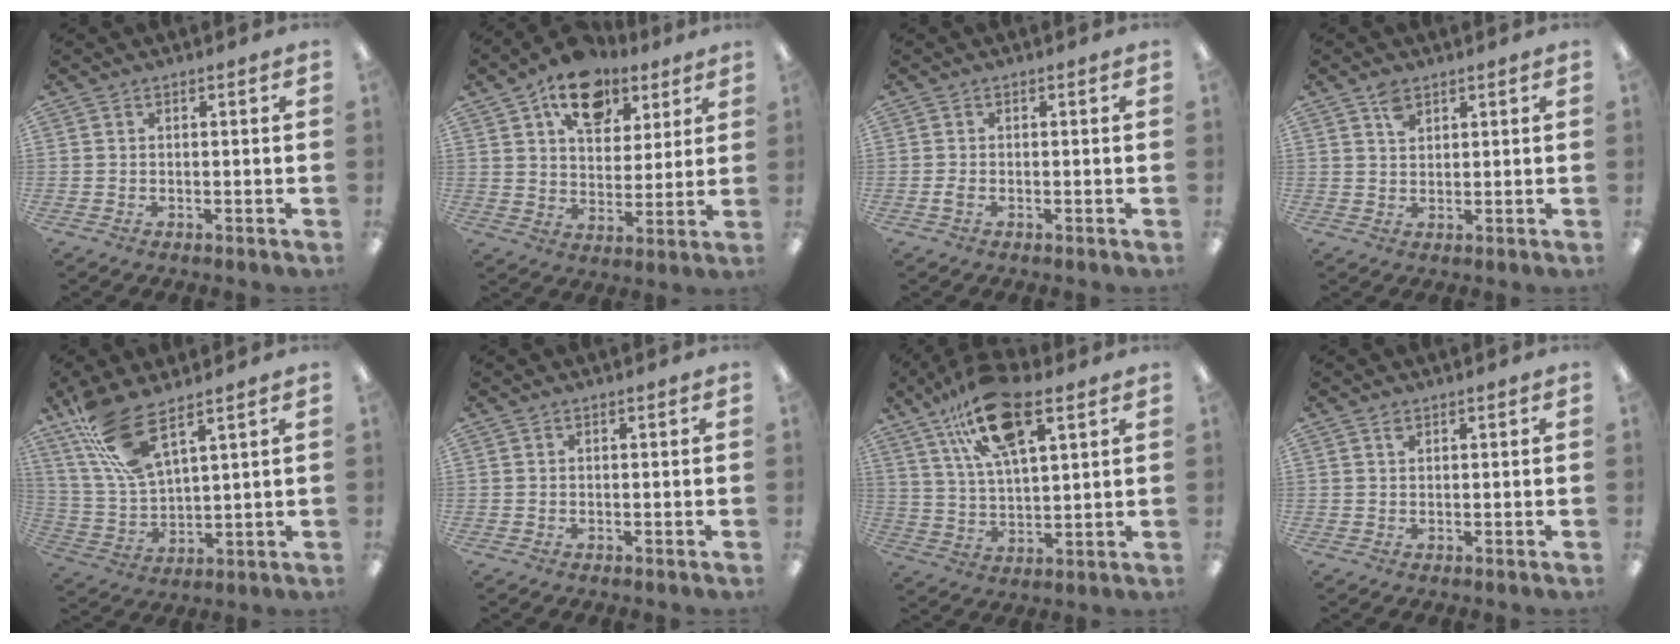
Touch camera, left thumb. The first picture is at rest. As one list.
[{"total": 14.9, "force": [9.3, 9.2, 7.1], "torque": [-0.099, -0.047, 0.168]}, {"total": 1.2, "force": [-0.5, 0.5, 1.0], "torque": [-0.026, -0.003, -0.011]}, {"total": 3.4, "force": [2.3, 1.9, 1.6], "torque": [-0.022, -0.008, 0.041]}, {"total": 13.8, "force": [9.3, 4.4, 9.2], "torque": [-0.204, -0.034, 0.171]}, {"total": 0.0}, {"total": 17.6, "force": [10.3, 6.7, 12.6], "torque": [-0.231, -0.024, 0.178]}, {"total": 1.0, "force": [0.7, 0.5, 0.5], "torque": [-0.013, 0.000, 0.014]}]